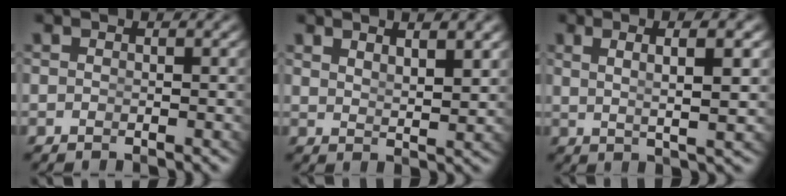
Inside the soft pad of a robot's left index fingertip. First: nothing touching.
{"total": 2.8, "force": [2.2, -0.1, 1.7], "torque": [-0.030, -0.015, 0.049]}
{"total": 4.3, "force": [1.7, 0.3, 3.9], "torque": [-0.058, 0.000, 0.038]}